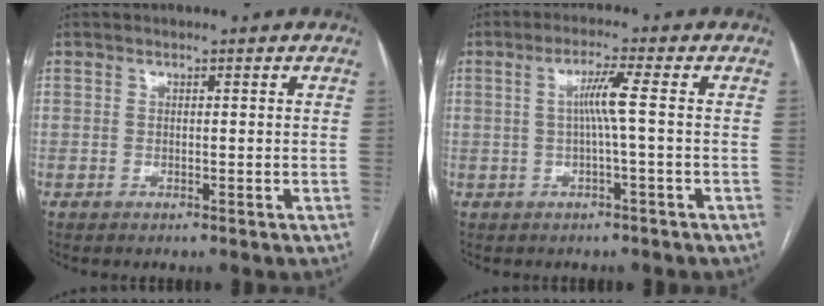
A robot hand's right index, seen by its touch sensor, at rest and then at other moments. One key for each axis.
{"total": 4.0, "fx": 0.1, "fy": -0.9, "fz": 3.9, "tx": -0.074, "ty": 0.008, "tz": 0.003}